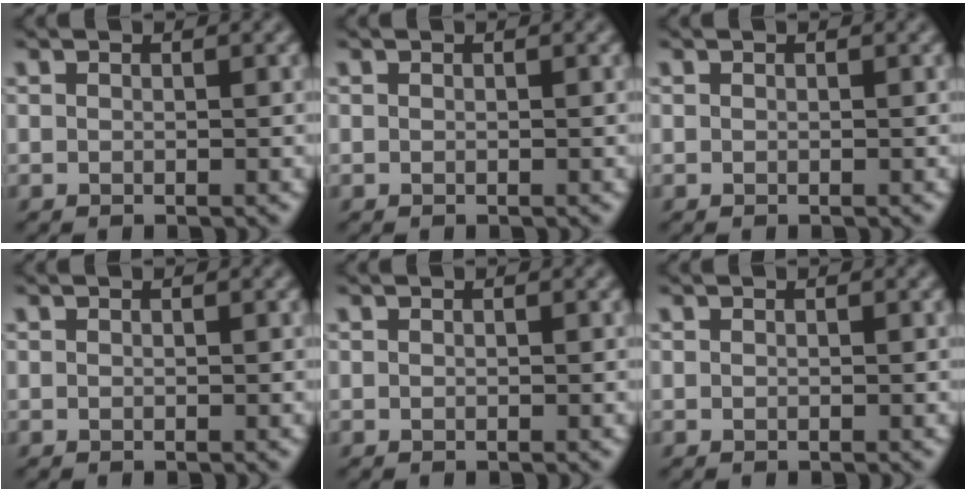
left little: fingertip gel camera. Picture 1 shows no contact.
{"total": 0.0}
{"total": 0.0}
{"total": 0.0}
{"total": 0.0}
{"total": 0.0}